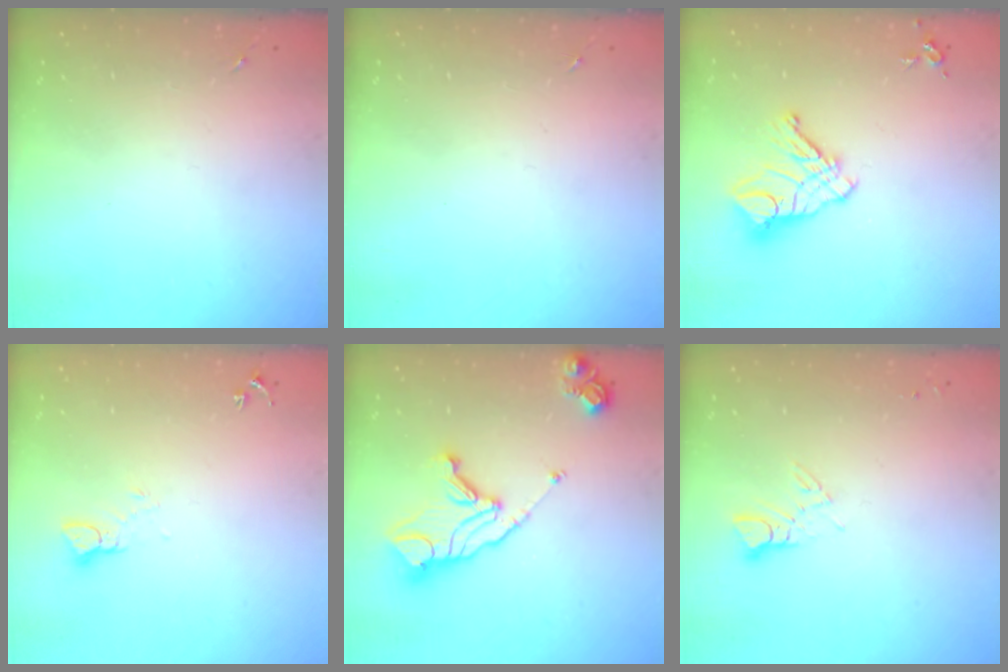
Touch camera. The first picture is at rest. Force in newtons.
{"total": 0.0}
{"total": 12.0, "press": 11.9, "slide": 1.1}
{"total": 3.1, "press": 3.1, "slide": 0.2}
{"total": 15.4, "press": 15.3, "slide": 1.7}
{"total": 3.9, "press": 3.9, "slide": 0.4}